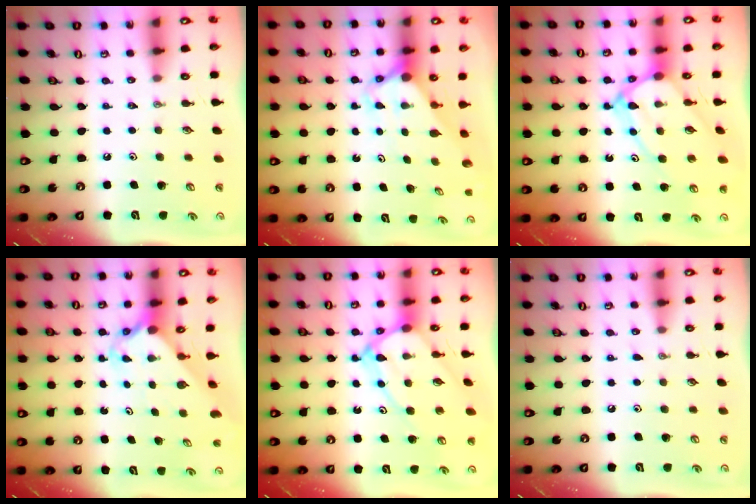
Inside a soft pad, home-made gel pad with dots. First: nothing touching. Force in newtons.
{"total": 2.9, "press": 2.9, "slide": 0.2}
{"total": 11.0, "press": 10.9, "slide": 1.1}
{"total": 2.3, "press": 2.3, "slide": 0.2}
{"total": 11.0, "press": 10.9, "slide": 1.1}
{"total": 3.7, "press": 3.6, "slide": 0.5}